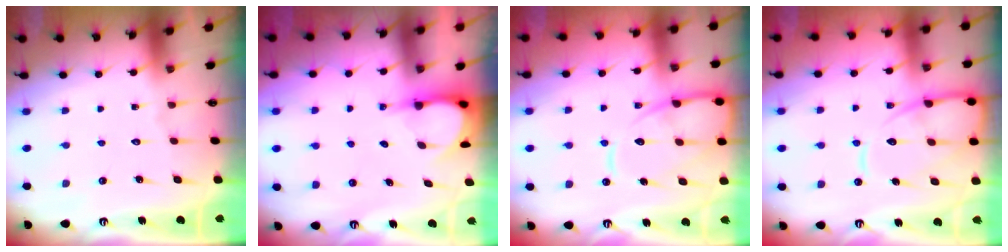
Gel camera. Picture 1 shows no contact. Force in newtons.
{"total": 4.0, "press": 4.0, "slide": 0.2}
{"total": 12.1, "press": 12.0, "slide": 1.6}
{"total": 12.1, "press": 12.0, "slide": 1.6}